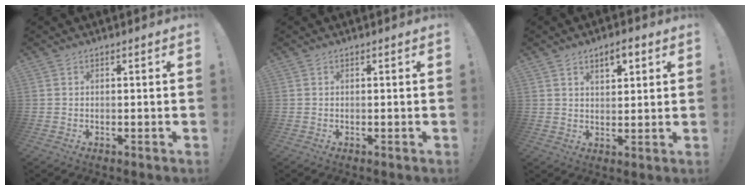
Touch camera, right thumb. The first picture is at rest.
{"total": 0.0}
{"total": 5.4, "force": [3.3, 2.7, 3.4], "torque": [-0.047, -0.011, 0.055]}